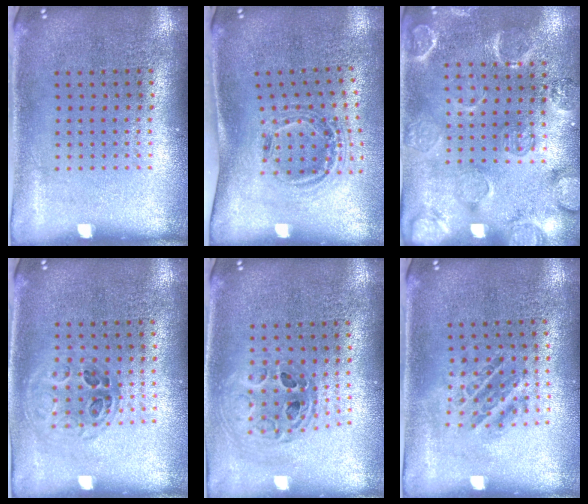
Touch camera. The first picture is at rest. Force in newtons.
{"total": 1.2, "press": 1.0, "slide": 0.5}
{"total": 2.5, "press": 2.2, "slide": 1.1}
{"total": 1.0, "press": 0.9, "slide": 0.3}
{"total": 0.7, "press": 0.7, "slide": 0.1}
{"total": 1.0, "press": 1.0, "slide": 0.2}